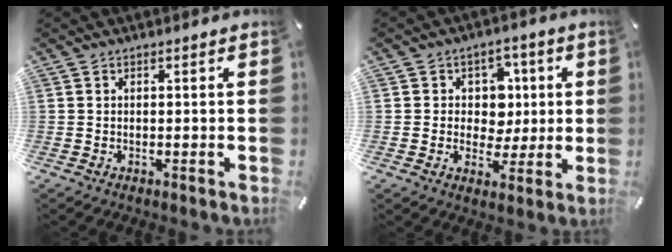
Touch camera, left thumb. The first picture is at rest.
{"total": 7.7, "force": [0.9, 7.3, 2.5], "torque": [-0.032, 0.001, 0.017]}